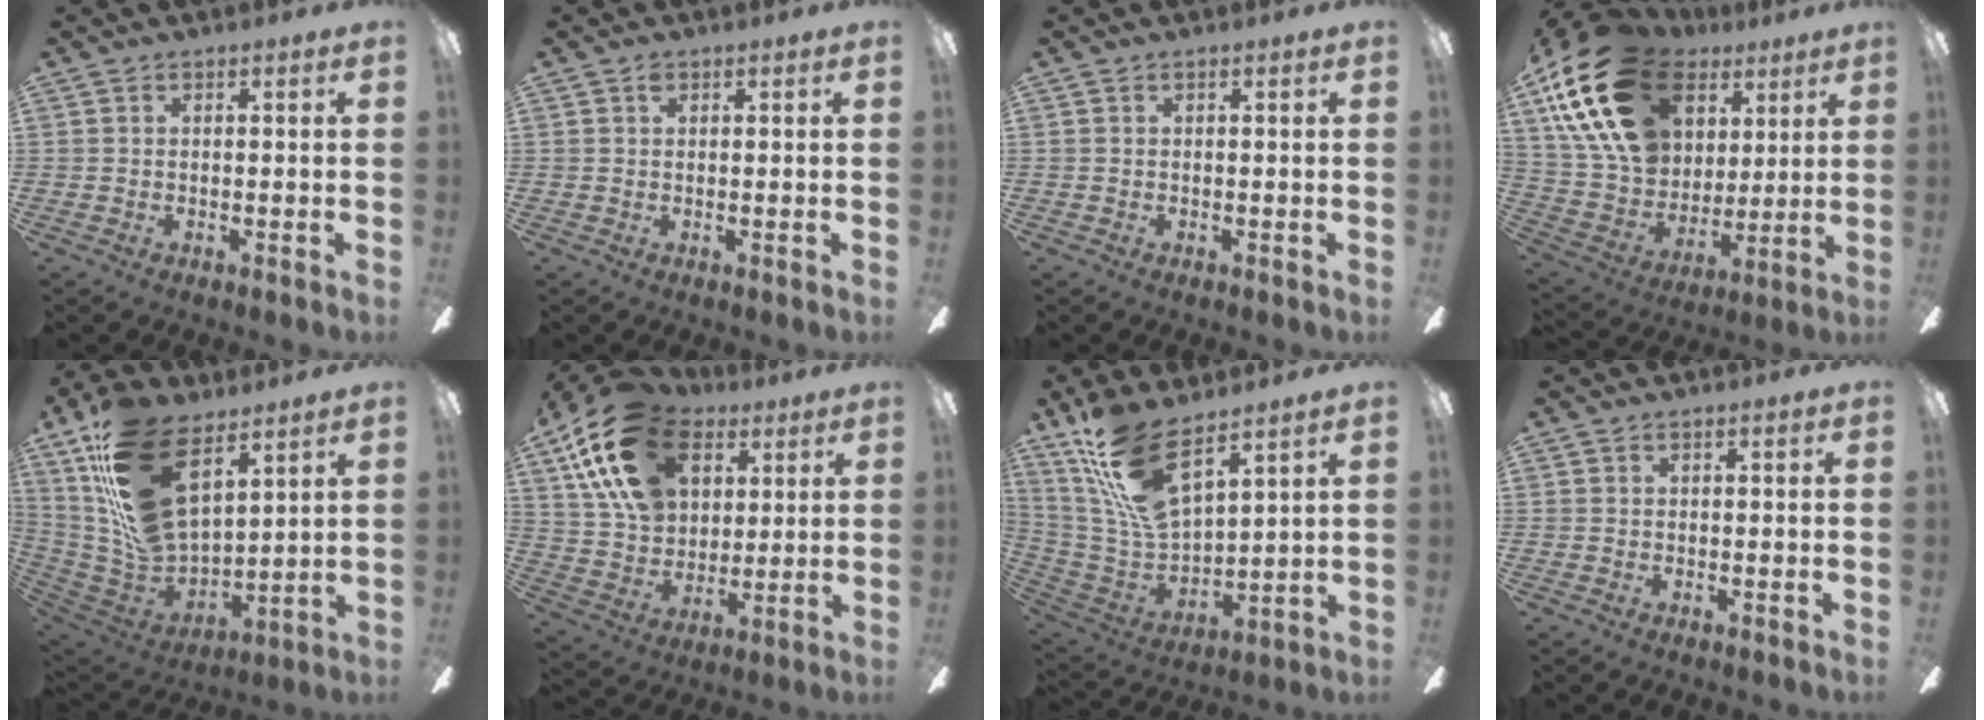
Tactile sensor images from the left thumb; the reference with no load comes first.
{"total": 1.1, "force": [0.5, 0.7, 0.7], "torque": [-0.016, 0.002, 0.010]}
{"total": 0.0}
{"total": 25.8, "force": [12.5, 17.4, 14.5], "torque": [-0.299, -0.037, 0.238]}
{"total": 22.9, "force": [12.0, 12.5, 15.0], "torque": [-0.310, -0.067, 0.224]}
{"total": 21.8, "force": [10.4, 14.6, 12.4], "torque": [-0.249, -0.027, 0.191]}
{"total": 16.9, "force": [11.7, 5.7, 10.7], "torque": [-0.248, -0.071, 0.209]}
{"total": 0.0}